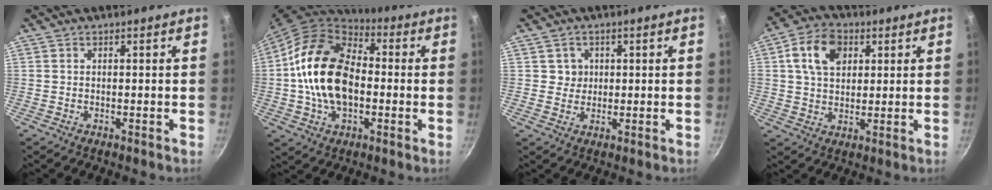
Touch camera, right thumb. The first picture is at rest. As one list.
[{"total": 19.7, "force": [-0.6, 13.0, 14.8], "torque": [-0.244, 0.028, -0.023]}, {"total": 2.8, "force": [0.6, 2.7, 0.4], "torque": [0.016, 0.003, 0.006]}, {"total": 10.3, "force": [3.2, 7.3, 6.5], "torque": [-0.096, 0.008, 0.046]}]